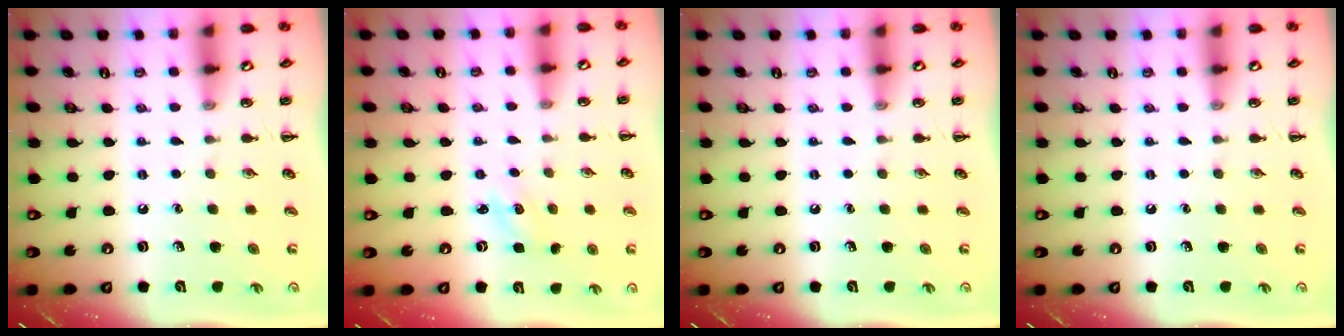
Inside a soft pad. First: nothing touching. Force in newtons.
{"total": 1.8, "press": 1.7, "slide": 0.5}
{"total": 0.0}
{"total": 0.0}